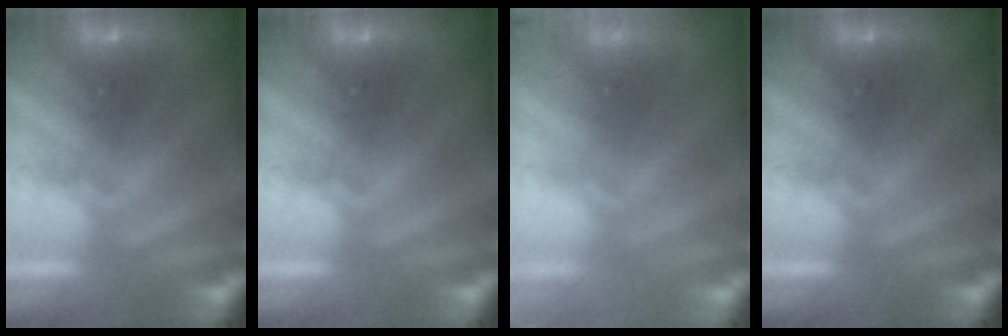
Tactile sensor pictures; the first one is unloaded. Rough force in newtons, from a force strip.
{"total": 0.0}
{"total": 3.4}
{"total": 0.0}